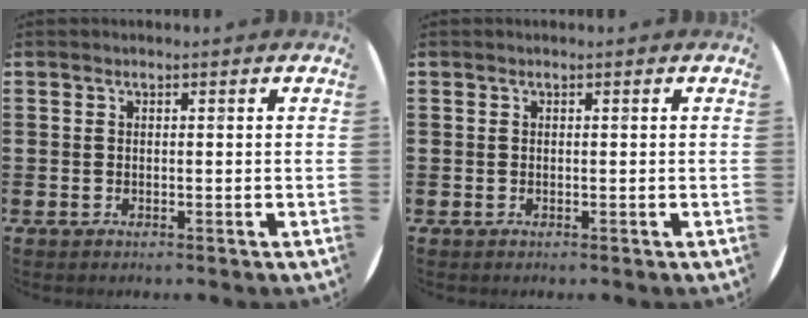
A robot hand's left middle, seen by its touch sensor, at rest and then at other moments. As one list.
[{"total": 0.0}]